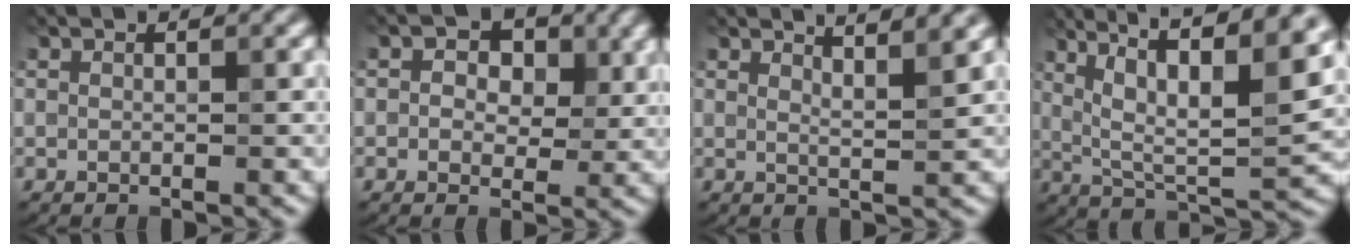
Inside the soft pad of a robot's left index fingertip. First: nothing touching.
{"total": 4.6, "force": [1.4, 3.1, 3.0], "torque": [-0.029, -0.001, 0.008]}
{"total": 3.7, "force": [2.8, 0.8, 2.4], "torque": [-0.018, 0.018, 0.019]}
{"total": 12.4, "force": [5.9, 3.4, 10.3], "torque": [-0.167, 0.010, 0.101]}